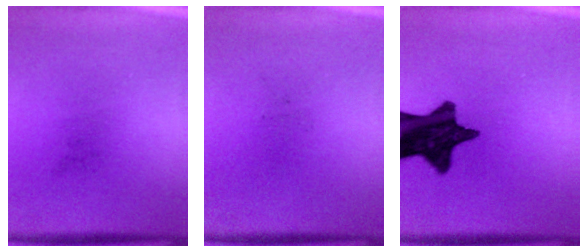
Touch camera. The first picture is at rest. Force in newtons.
{"total": 0.0}
{"total": 13.8}